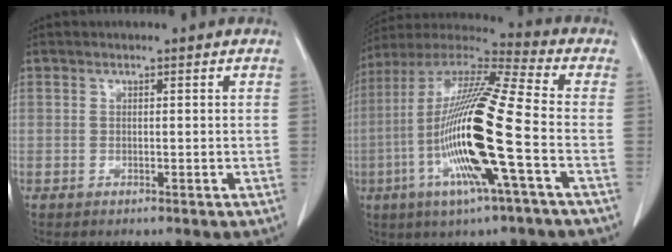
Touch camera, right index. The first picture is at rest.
{"total": 20.0, "force": [-4.7, 0.4, 19.4], "torque": [-0.395, -0.014, -0.099]}